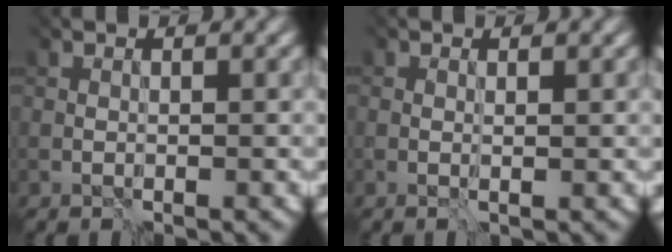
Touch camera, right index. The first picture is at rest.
{"total": 0.0}